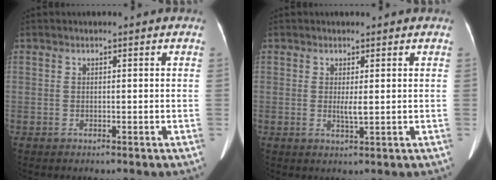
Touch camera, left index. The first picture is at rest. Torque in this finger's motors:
{"motor_torque": [0.62, -0.16, 0.34, 0.03]}